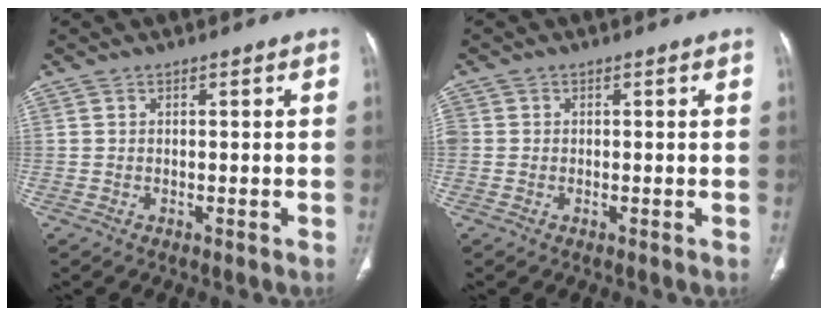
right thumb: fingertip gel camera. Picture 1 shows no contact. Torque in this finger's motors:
{"motor_torque": [1.83, 3.17, 1.27, -0.93, 0.35]}